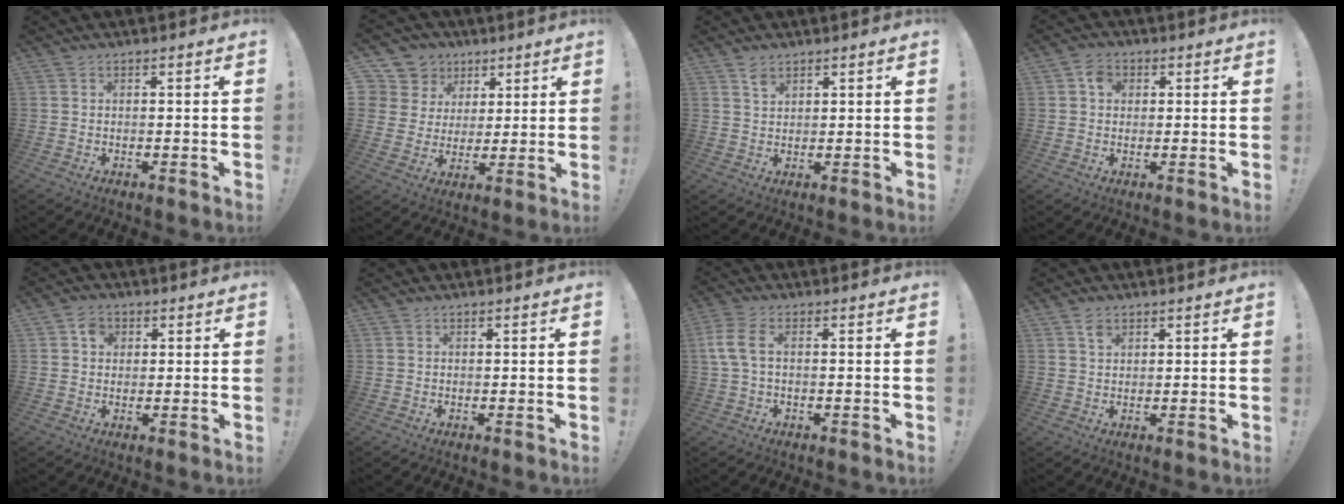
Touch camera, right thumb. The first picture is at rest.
{"total": 10.4, "force": [4.8, 8.8, 2.7], "torque": [-0.041, -0.031, 0.099]}
{"total": 2.5, "force": [1.9, 1.4, 0.9], "torque": [-0.005, -0.012, 0.033]}
{"total": 3.9, "force": [0.7, 3.4, 1.9], "torque": [-0.024, 0.007, 0.011]}
{"total": 3.9, "force": [1.0, 3.5, 1.5], "torque": [-0.021, 0.005, 0.016]}
{"total": 0.0}
{"total": 6.1, "force": [0.3, 2.8, 5.4], "torque": [-0.114, -0.004, 0.010]}
{"total": 2.2, "force": [1.4, 1.5, 0.9], "torque": [-0.004, -0.007, 0.023]}